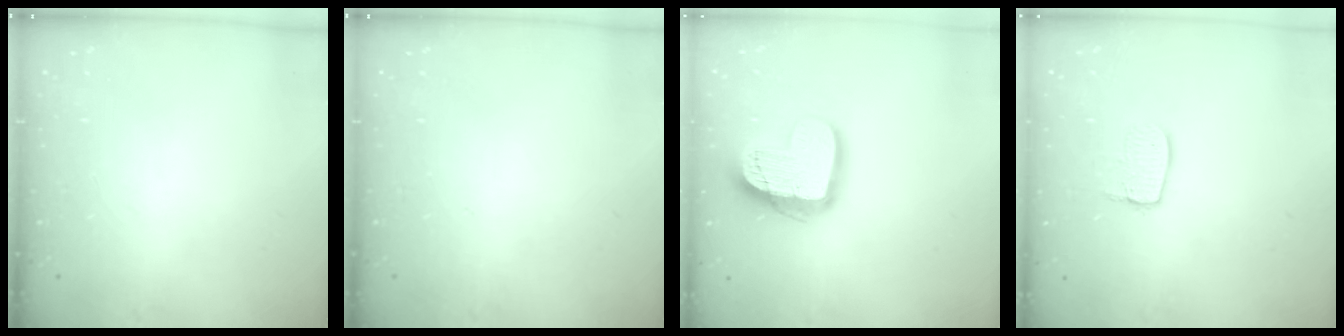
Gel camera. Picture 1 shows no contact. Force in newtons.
{"total": 0.0}
{"total": 17.8, "press": 17.7, "slide": 1.4}
{"total": 7.6, "press": 7.6, "slide": 0.2}